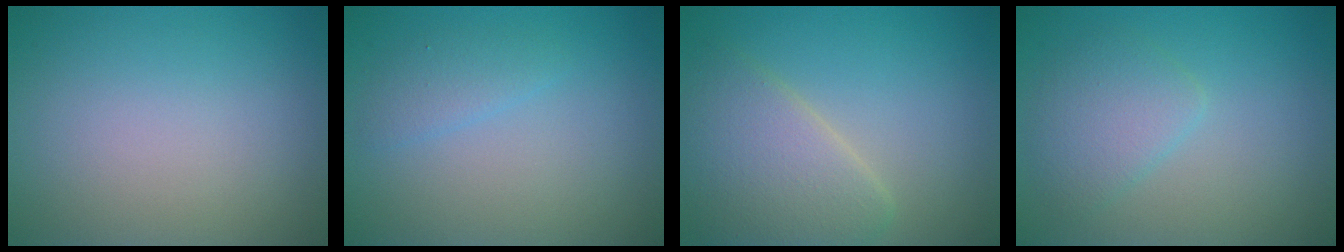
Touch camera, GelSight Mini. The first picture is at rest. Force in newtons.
{"total": 1.5, "press": 1.5, "slide": 0.1}
{"total": 5.2, "press": 5.2, "slide": 0.3}
{"total": 2.9, "press": 2.9, "slide": 0.0}